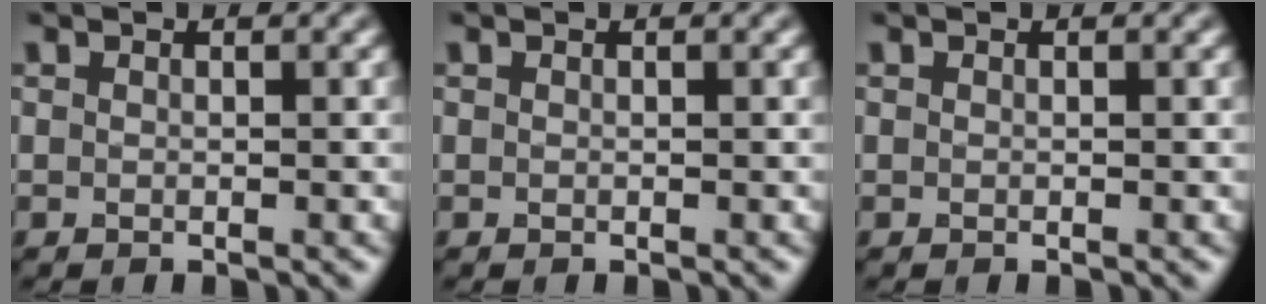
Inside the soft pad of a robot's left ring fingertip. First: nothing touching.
{"total": 0.0}
{"total": 0.0}